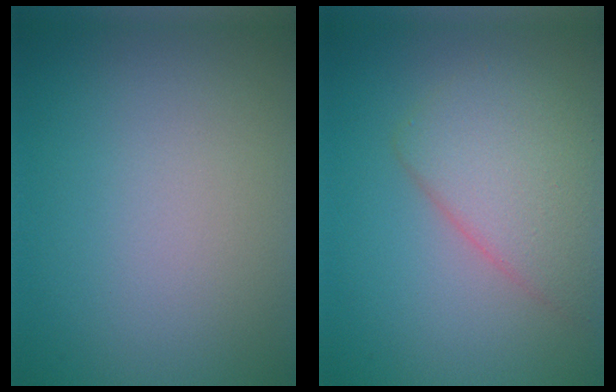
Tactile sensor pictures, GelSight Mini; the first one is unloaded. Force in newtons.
{"total": 4.6, "press": 4.6, "slide": 0.3}